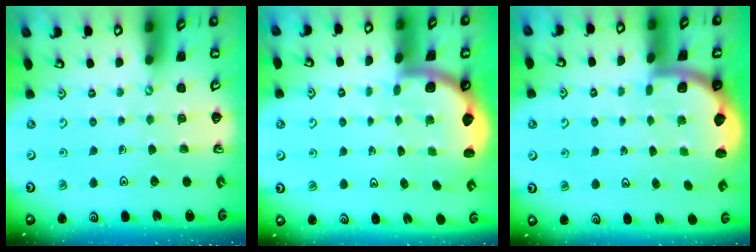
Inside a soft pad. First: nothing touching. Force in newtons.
{"total": 1.8, "press": 1.8, "slide": 0.1}
{"total": 2.0, "press": 1.9, "slide": 0.5}